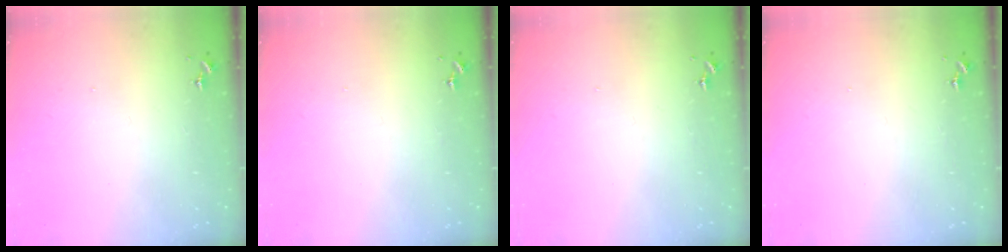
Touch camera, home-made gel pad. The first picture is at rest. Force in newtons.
{"total": 0.0}
{"total": 0.0}
{"total": 0.0}